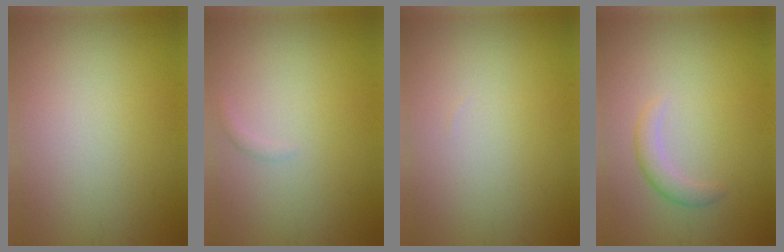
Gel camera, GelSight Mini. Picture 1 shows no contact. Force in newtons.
{"total": 0.6, "press": 0.6, "slide": 0.1}
{"total": 0.0}
{"total": 1.8, "press": 1.8, "slide": 0.1}